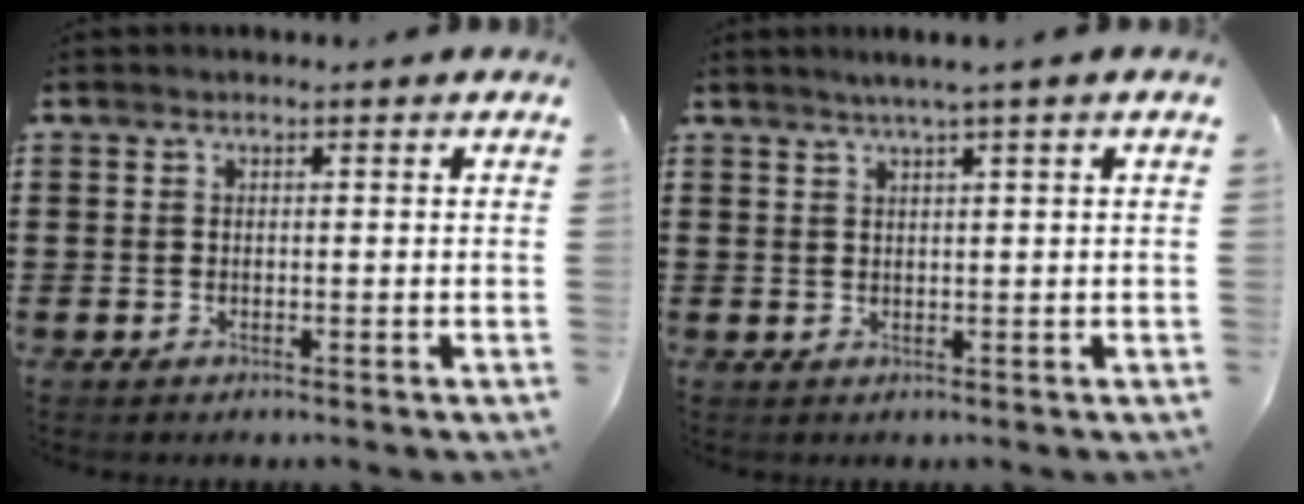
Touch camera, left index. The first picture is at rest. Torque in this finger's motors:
{"motor_torque": [0.53, -0.46, 0.21, 0.07]}